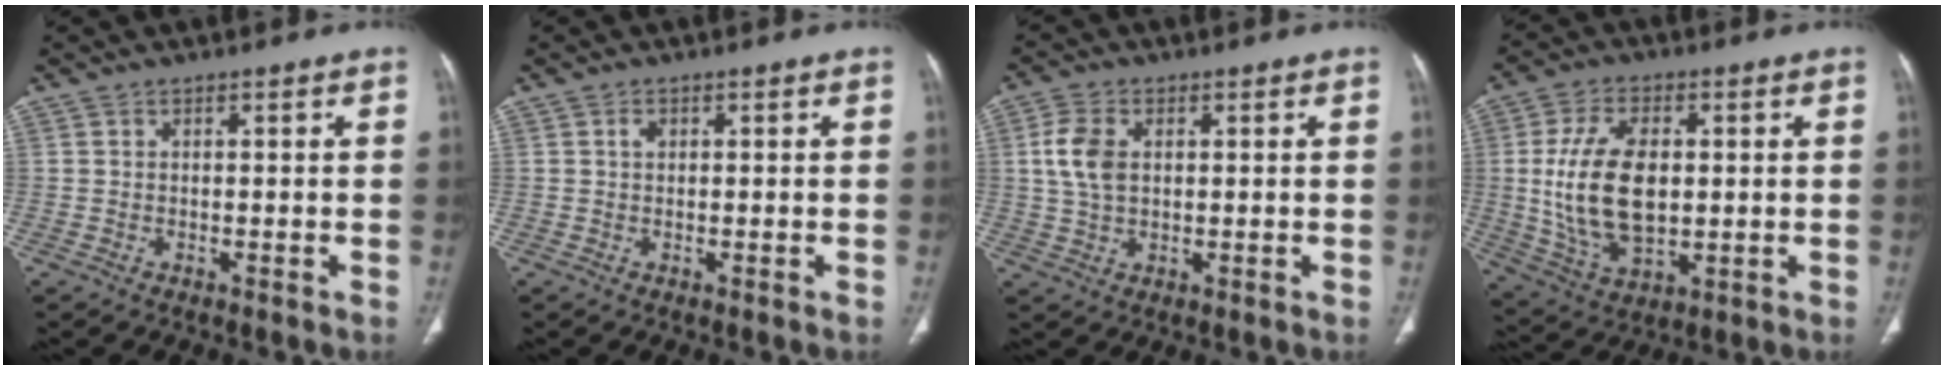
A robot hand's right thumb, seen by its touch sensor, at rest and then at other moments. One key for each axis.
{"total": 1.1, "fx": 0.3, "fy": 0.8, "fz": 0.7, "tx": -0.012, "ty": 0.002, "tz": 0.006}
{"total": 6.4, "fx": 1.1, "fy": 4.1, "fz": 4.7, "tx": -0.100, "ty": 0.004, "tz": 0.021}
{"total": 16.1, "fx": 1.0, "fy": 9.3, "fz": 13.1, "tx": -0.240, "ty": -0.006, "tz": 0.028}